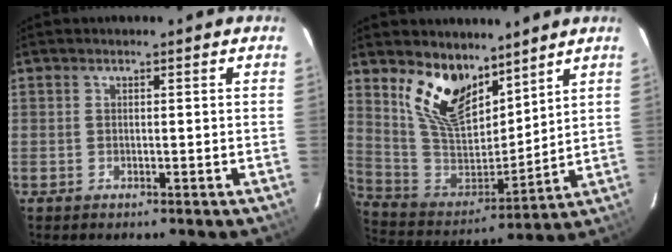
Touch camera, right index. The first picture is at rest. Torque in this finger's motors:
{"motor_torque": [0.89, 0.80, 0.55, 0.15]}